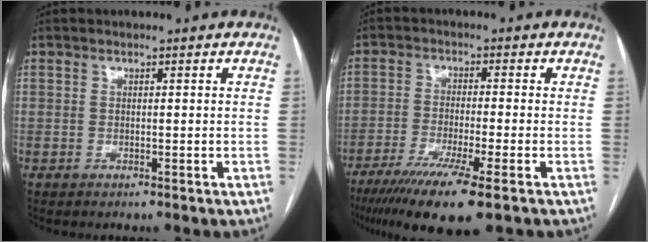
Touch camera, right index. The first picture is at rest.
{"total": 10.8, "force": [-6.8, 0.6, 8.4], "torque": [-0.140, -0.026, -0.111]}